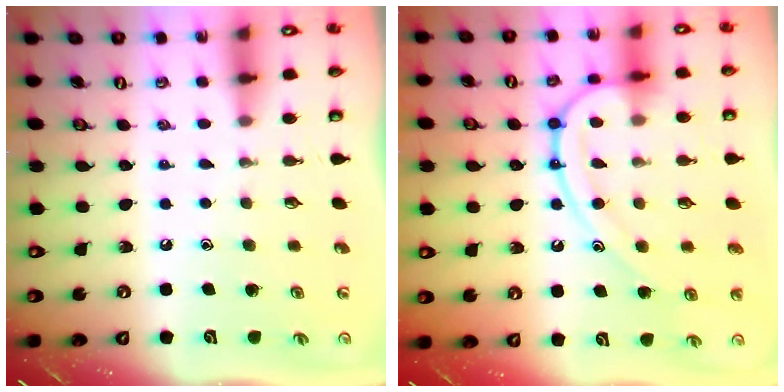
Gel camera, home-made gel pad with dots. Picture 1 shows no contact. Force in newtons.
{"total": 14.8, "press": 14.8, "slide": 1.5}